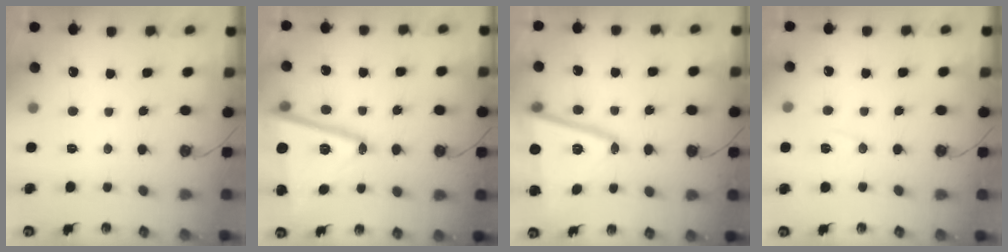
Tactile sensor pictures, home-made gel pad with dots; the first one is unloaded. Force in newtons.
{"total": 19.4, "press": 19.1, "slide": 3.2}
{"total": 17.0, "press": 17.0, "slide": 1.3}
{"total": 6.8, "press": 6.1, "slide": 3.0}